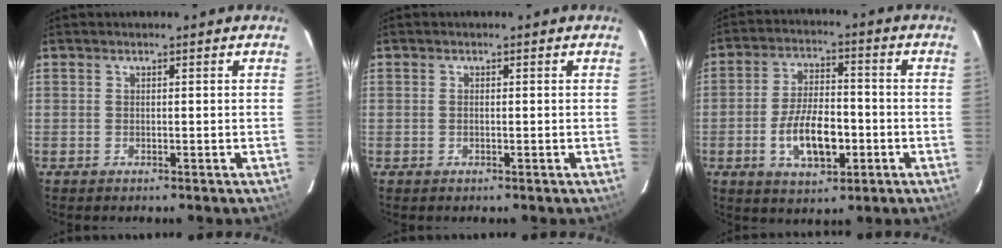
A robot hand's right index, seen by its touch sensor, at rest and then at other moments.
{"total": 0.5, "force": [0.0, 0.1, 0.5], "torque": [-0.013, 0.001, -0.003]}
{"total": 10.9, "force": [-3.4, 5.1, 9.0], "torque": [-0.175, 0.003, -0.050]}